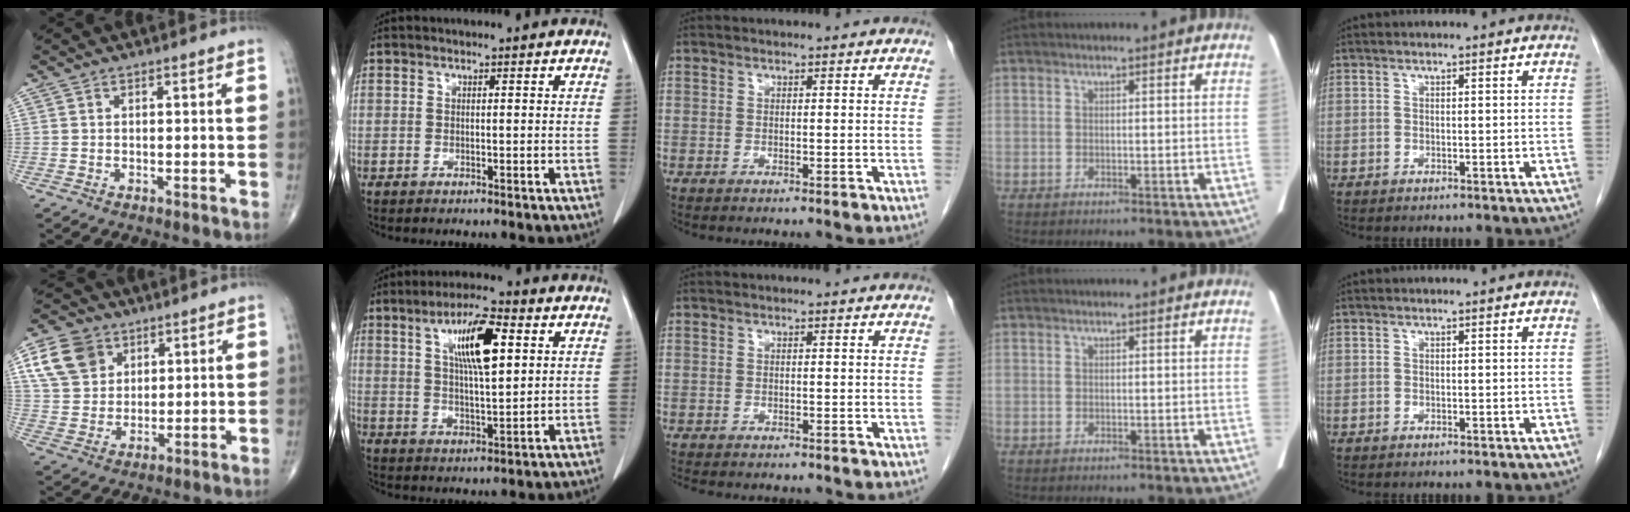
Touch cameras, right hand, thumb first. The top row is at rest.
{"thumb": {"total": 10.9, "force": [4.9, 8.3, 5.0], "torque": [-0.074, -0.008, 0.097]}, "index": {"total": 10.4, "force": [3.6, 2.2, 9.5], "torque": [-0.167, 0.009, 0.063]}, "middle": {"total": 5.5, "force": [-4.8, 1.5, 2.2], "torque": [-0.031, -0.008, -0.064]}}